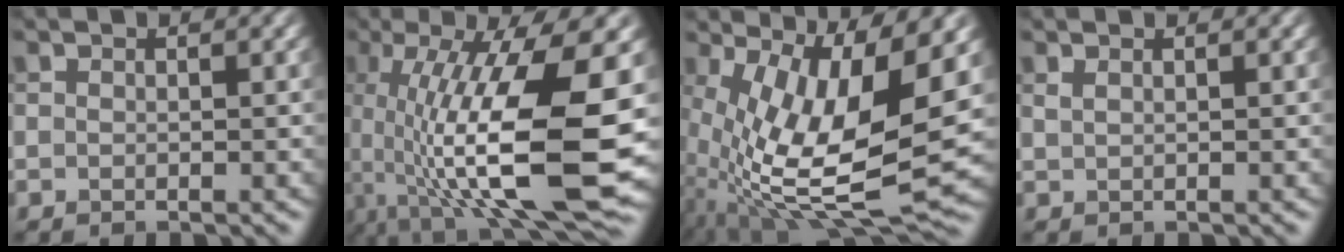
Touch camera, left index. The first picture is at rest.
{"total": 14.7, "force": [-1.9, 4.0, 14.0], "torque": [-0.245, -0.005, -0.021]}
{"total": 14.6, "force": [0.4, 4.9, 13.8], "torque": [-0.263, -0.017, 0.022]}
{"total": 0.8, "force": [0.5, 0.3, 0.5], "torque": [-0.009, 0.002, 0.011]}